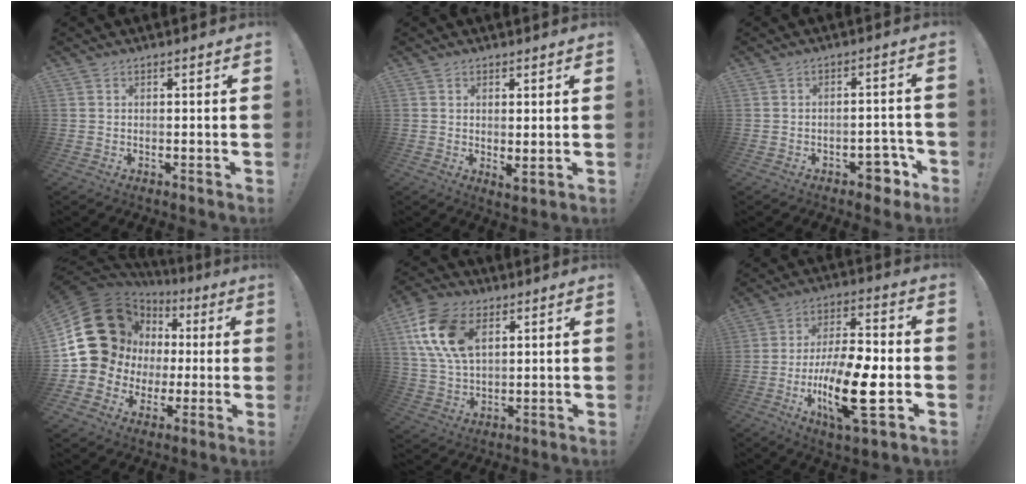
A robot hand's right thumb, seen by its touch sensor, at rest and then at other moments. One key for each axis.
{"total": 2.7, "fx": 1.5, "fy": 1.1, "fz": 1.9, "tx": -0.016, "ty": -0.016, "tz": 0.027}
{"total": 6.7, "fx": -3.6, "fy": 3.8, "fz": 4.1, "tx": -0.034, "ty": 0.023, "tz": -0.059}
{"total": 20.7, "fx": 4.8, "fy": 17.3, "fz": 10.3, "tx": -0.147, "ty": -0.047, "tz": 0.137}
{"total": 17.0, "fx": 6.6, "fy": 10.9, "fz": 11.3, "tx": -0.221, "ty": -0.015, "tz": 0.123}
{"total": 19.6, "fx": -5.4, "fy": 6.6, "fz": 17.6, "tx": -0.326, "ty": 0.011, "tz": -0.086}